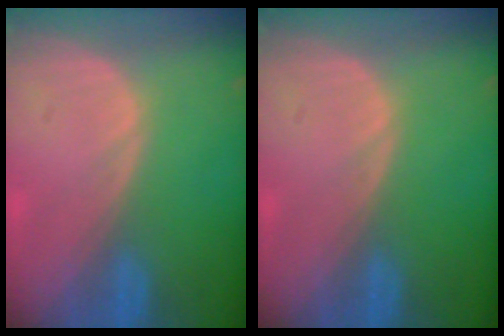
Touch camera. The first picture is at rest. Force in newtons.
{"total": 0.0}